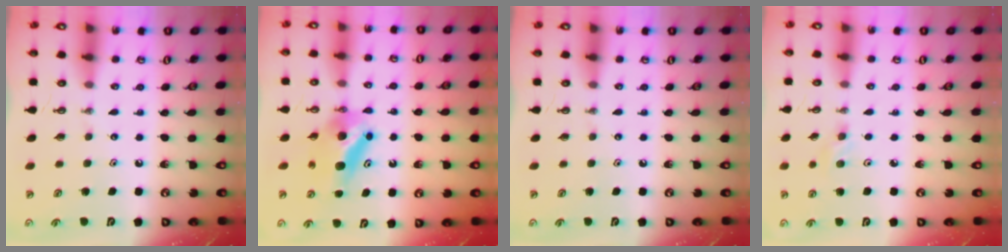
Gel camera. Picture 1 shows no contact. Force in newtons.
{"total": 6.5, "press": 6.4, "slide": 0.8}
{"total": 0.0}
{"total": 2.6, "press": 2.5, "slide": 0.8}